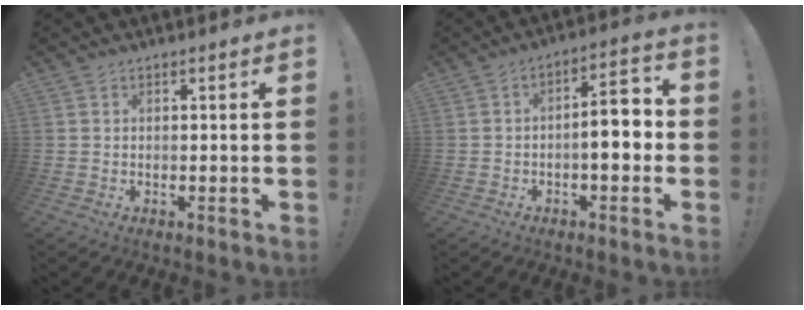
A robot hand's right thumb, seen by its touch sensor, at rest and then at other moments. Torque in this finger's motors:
{"motor_torque": [1.25, 1.22, 0.94, -0.20, 0.08]}